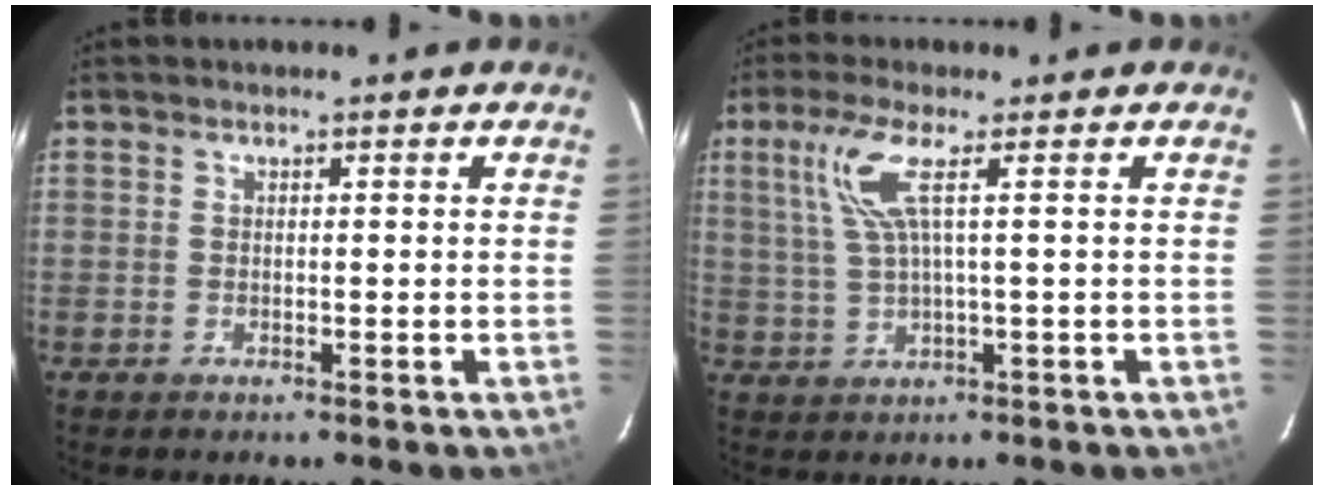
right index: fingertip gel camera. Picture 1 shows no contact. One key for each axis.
{"total": 6.2, "fx": 2.1, "fy": 0.1, "fz": 5.9, "tx": -0.125, "ty": 0.004, "tz": 0.052}